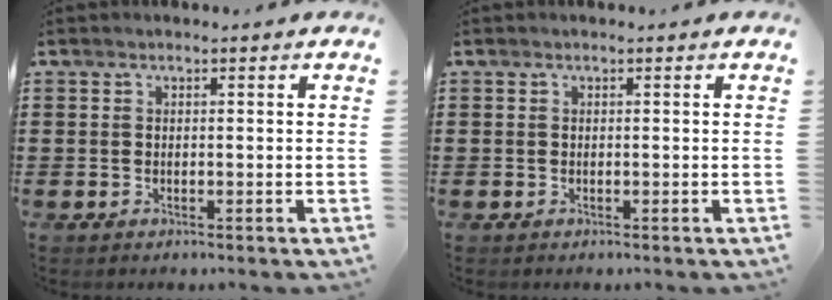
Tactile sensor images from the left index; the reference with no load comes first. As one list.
[{"total": 0.0}]